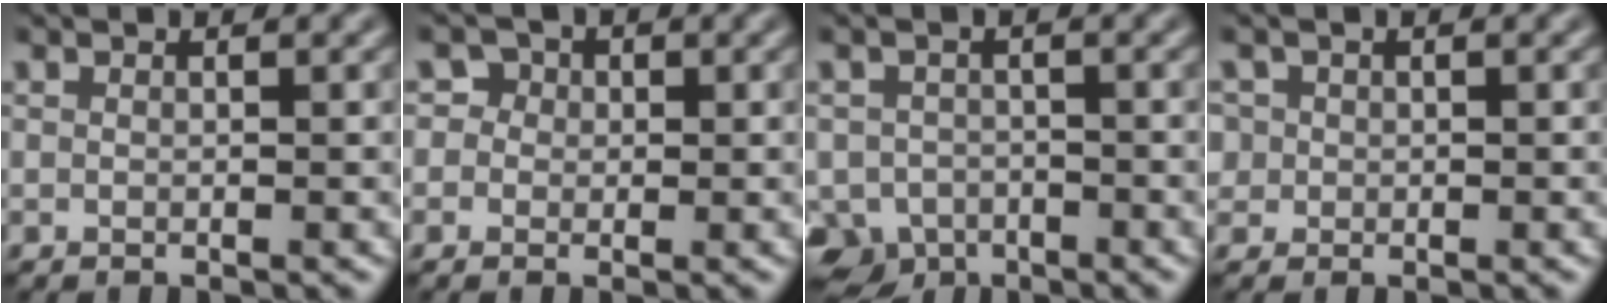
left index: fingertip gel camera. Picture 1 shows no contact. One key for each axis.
{"total": 2.5, "fx": 0.5, "fy": 2.4, "fz": 0.6, "tx": 0.009, "ty": 0.004, "tz": -0.010}
{"total": 5.4, "fx": -3.5, "fy": 3.8, "fz": 1.6, "tx": -0.019, "ty": -0.011, "tz": -0.060}
{"total": 1.4, "fx": 0.1, "fy": 1.4, "fz": 0.2, "tx": -0.004, "ty": -0.001, "tz": 0.001}